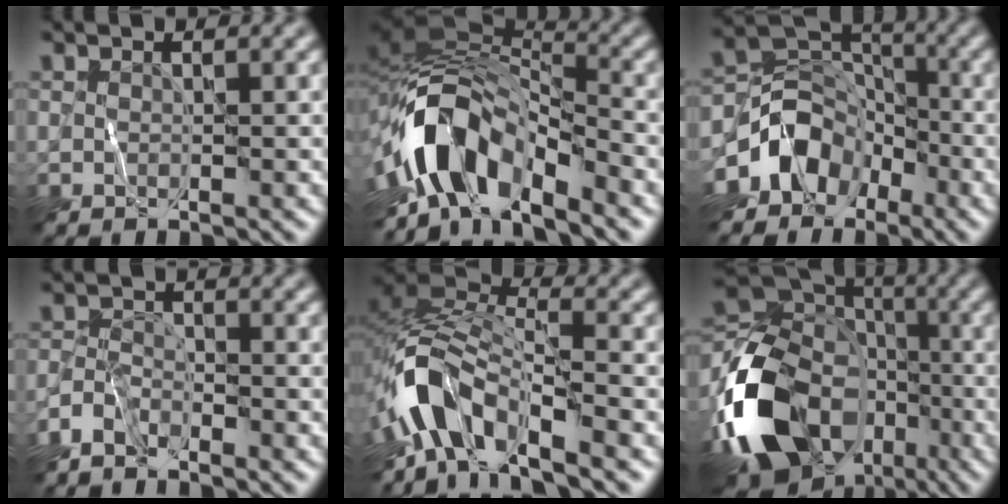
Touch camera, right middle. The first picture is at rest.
{"total": 10.9, "force": [-5.3, 5.6, 7.7], "torque": [-0.136, 0.002, -0.101]}
{"total": 8.6, "force": [-4.4, 6.3, 4.0], "torque": [-0.062, -0.001, -0.091]}
{"total": 2.5, "force": [-2.3, 0.8, 0.6], "torque": [-0.016, 0.003, -0.057]}
{"total": 7.0, "force": [-4.5, 2.7, 4.6], "torque": [-0.080, 0.009, -0.101]}
{"total": 16.1, "force": [-6.6, 11.4, 9.2], "torque": [-0.202, -0.022, -0.119]}